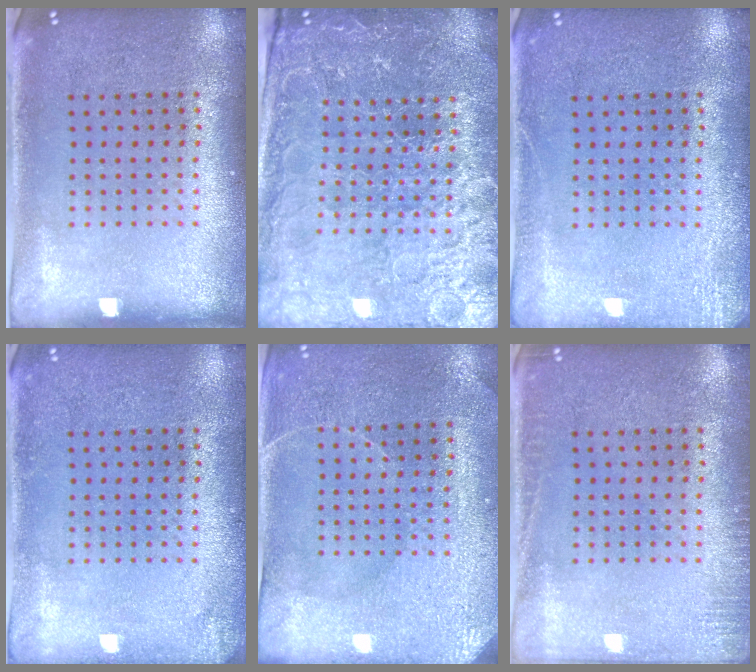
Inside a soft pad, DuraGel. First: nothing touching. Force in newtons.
{"total": 4.6, "press": 4.4, "slide": 1.3}
{"total": 2.3, "press": 2.3, "slide": 0.4}
{"total": 1.3, "press": 1.3, "slide": 0.1}
{"total": 3.0, "press": 2.9, "slide": 0.3}
{"total": 1.6, "press": 1.6, "slide": 0.4}